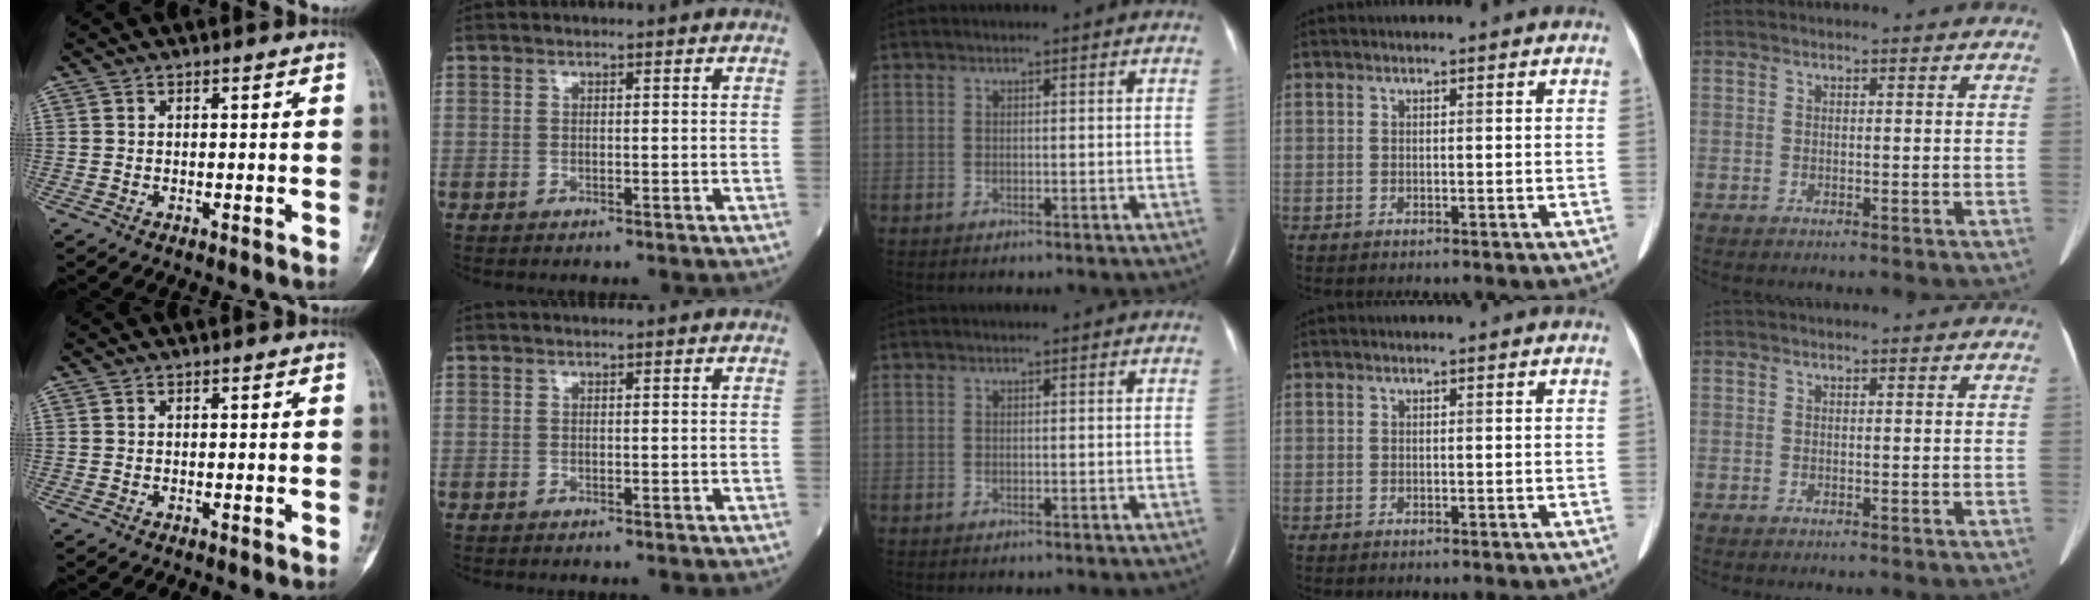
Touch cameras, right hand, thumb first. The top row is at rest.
{}